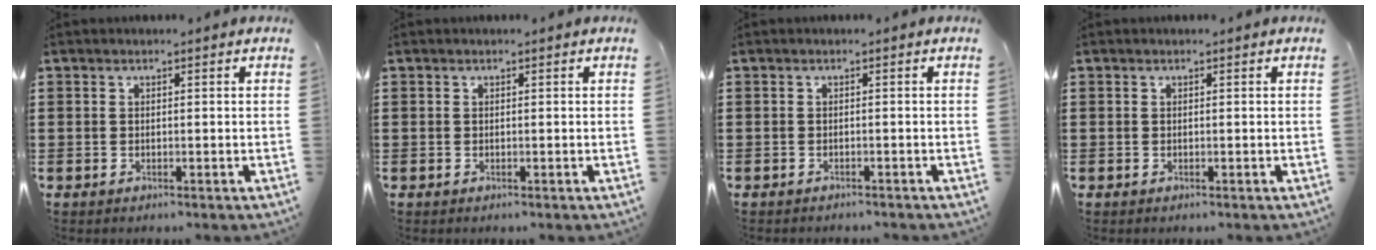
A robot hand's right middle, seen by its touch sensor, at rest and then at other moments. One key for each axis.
{"total": 0.0}
{"total": 0.6, "fx": -0.6, "fy": 0.0, "fz": 0.1, "tx": -0.003, "ty": -0.002, "tz": -0.012}
{"total": 0.0}